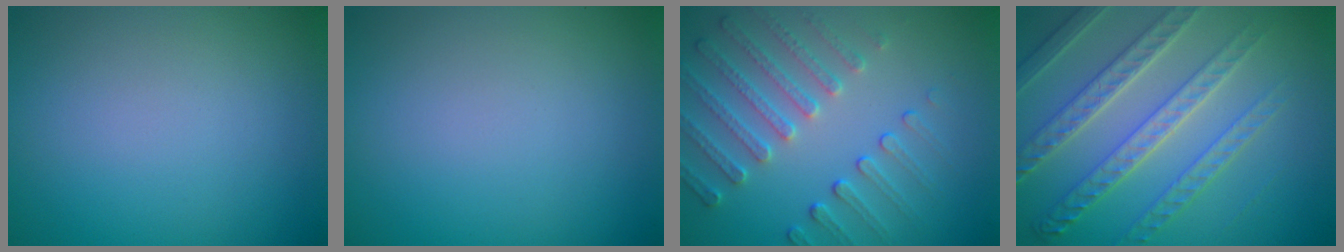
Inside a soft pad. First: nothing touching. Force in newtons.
{"total": 0.0}
{"total": 4.2, "press": 3.6, "slide": 2.1}
{"total": 5.1, "press": 4.9, "slide": 1.7}